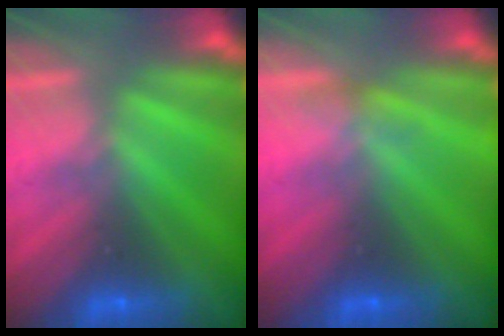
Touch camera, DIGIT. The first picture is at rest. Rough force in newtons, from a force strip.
{"total": 3.3}